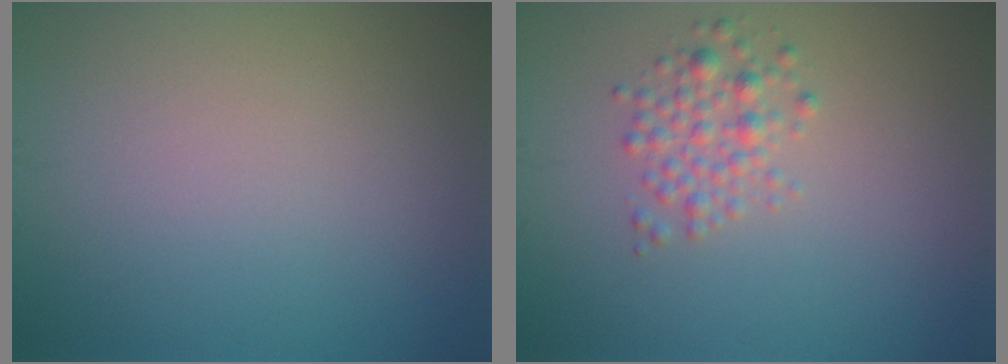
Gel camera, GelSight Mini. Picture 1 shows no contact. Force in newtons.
{"total": 2.1, "press": 2.1, "slide": 0.2}